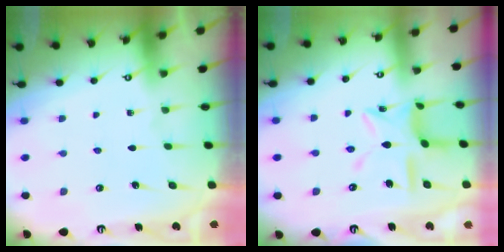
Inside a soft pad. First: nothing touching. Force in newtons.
{"total": 11.5, "press": 11.5, "slide": 0.8}